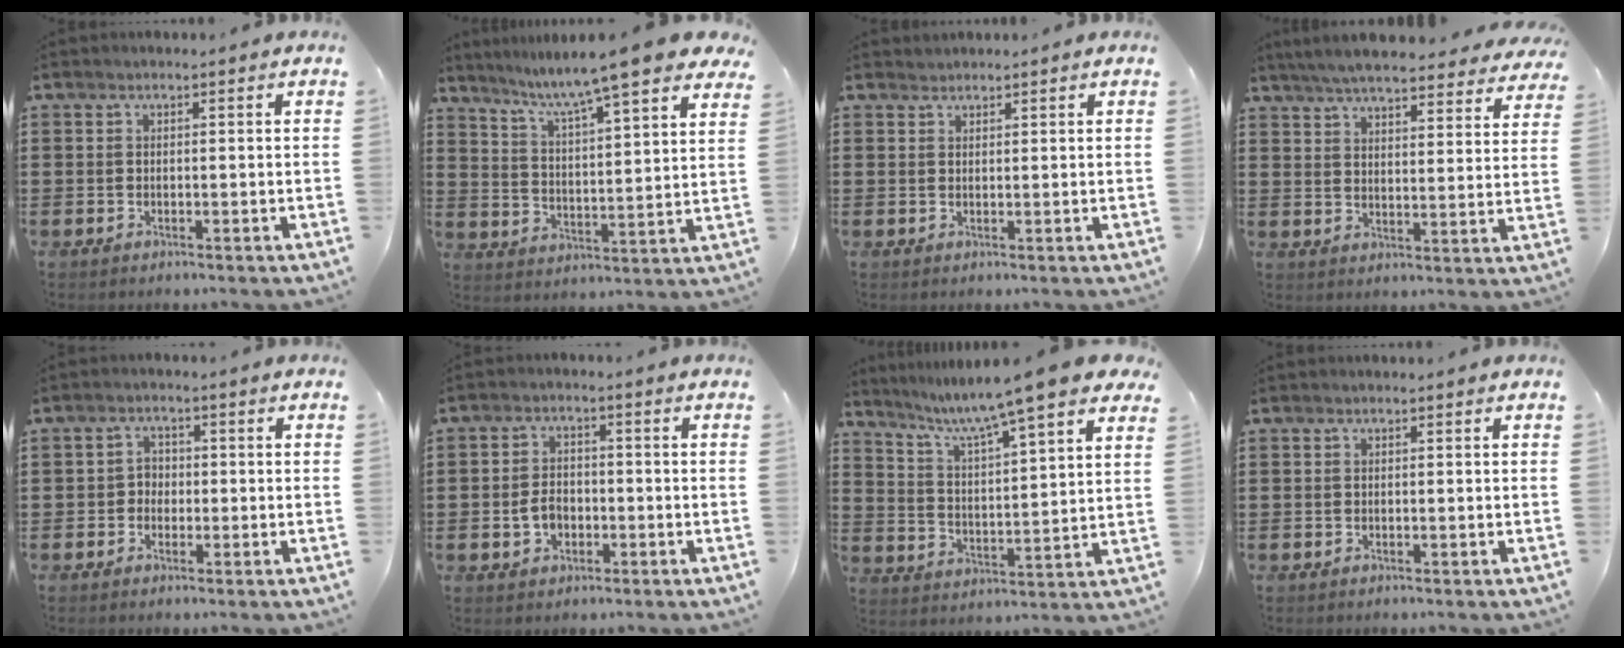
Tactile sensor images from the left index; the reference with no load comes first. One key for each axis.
{"total": 7.7, "fx": 6.7, "fy": -0.8, "fz": 3.8, "tx": -0.095, "ty": -0.049, "tz": 0.101}
{"total": 1.0, "fx": 0.9, "fy": 0.2, "fz": -0.1, "tx": 0.000, "ty": 0.000, "tz": 0.020}
{"total": 6.2, "fx": 5.9, "fy": 0.0, "fz": 2.0, "tx": -0.062, "ty": -0.028, "tz": 0.105}
{"total": 2.2, "fx": -0.7, "fy": 2.0, "fz": 0.8, "tx": -0.023, "ty": 0.008, "tz": -0.018}
{"total": 3.5, "fx": -1.0, "fy": 2.5, "fz": 2.3, "tx": -0.061, "ty": -0.002, "tz": -0.025}
{"total": 8.3, "fx": 6.8, "fy": -0.7, "fz": 4.7, "tx": -0.118, "ty": -0.041, "tz": 0.104}
{"total": 0.0}